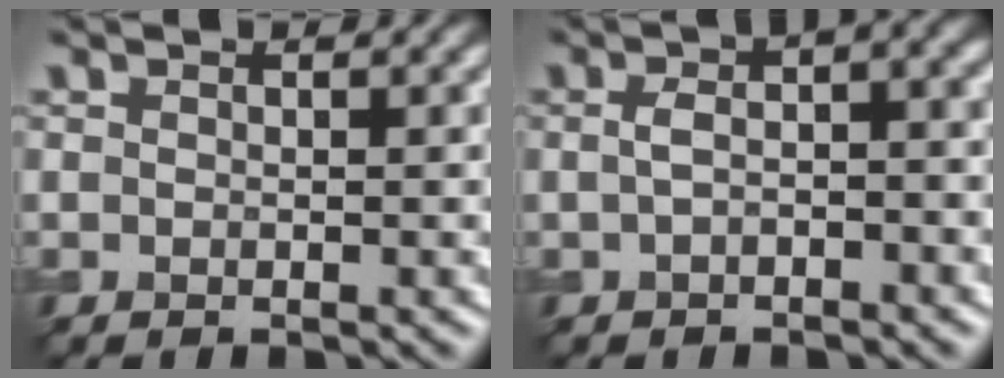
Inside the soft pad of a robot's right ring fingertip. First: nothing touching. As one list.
[{"total": 3.2, "force": [-0.1, 1.1, 3.0], "torque": [-0.053, 0.007, -0.005]}]